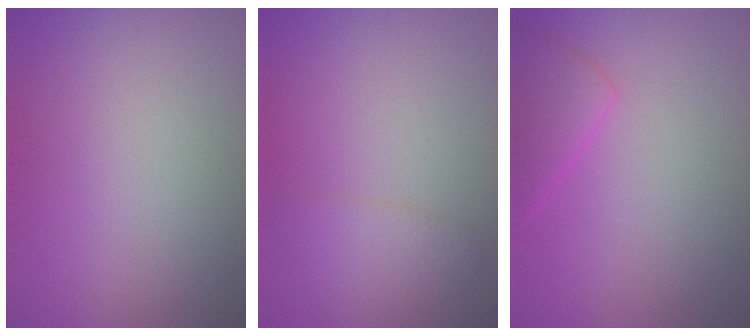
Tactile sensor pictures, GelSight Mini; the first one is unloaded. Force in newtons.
{"total": 2.7, "press": 2.7, "slide": 0.2}
{"total": 2.9, "press": 2.9, "slide": 0.2}